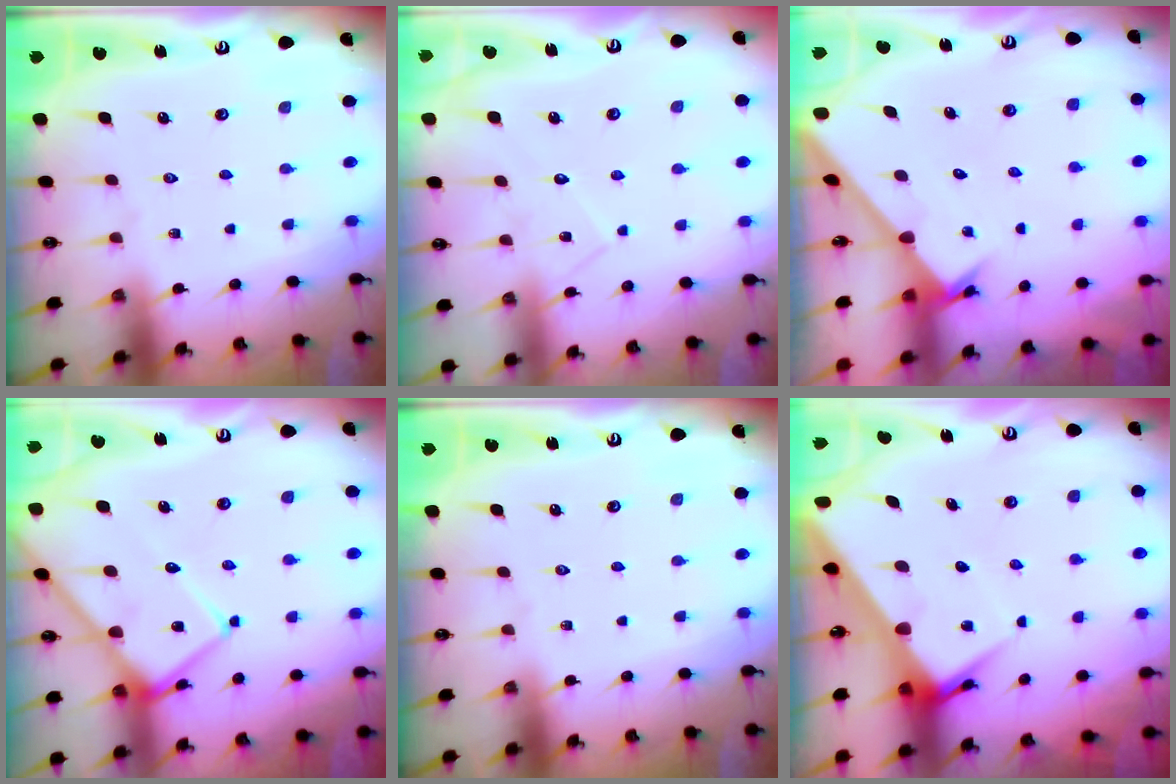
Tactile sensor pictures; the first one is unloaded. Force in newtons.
{"total": 7.8, "press": 7.8, "slide": 0.6}
{"total": 1.7, "press": 1.7, "slide": 0.1}
{"total": 13.6, "press": 13.5, "slide": 1.5}
{"total": 0.0}
{"total": 7.3, "press": 7.3, "slide": 0.7}